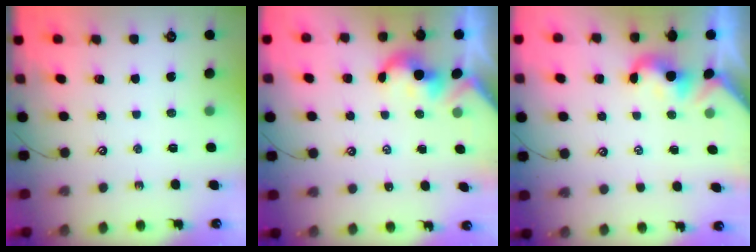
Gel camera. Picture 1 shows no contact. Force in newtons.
{"total": 1.5, "press": 1.5, "slide": 0.3}
{"total": 1.9, "press": 1.9, "slide": 0.3}